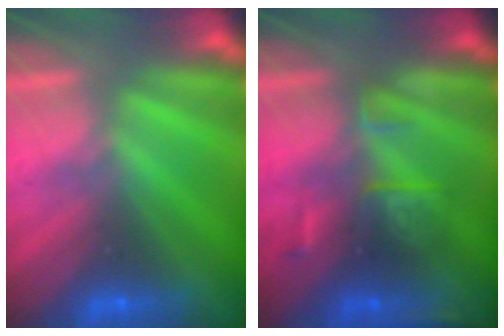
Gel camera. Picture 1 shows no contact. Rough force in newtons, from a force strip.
{"total": 2.6}